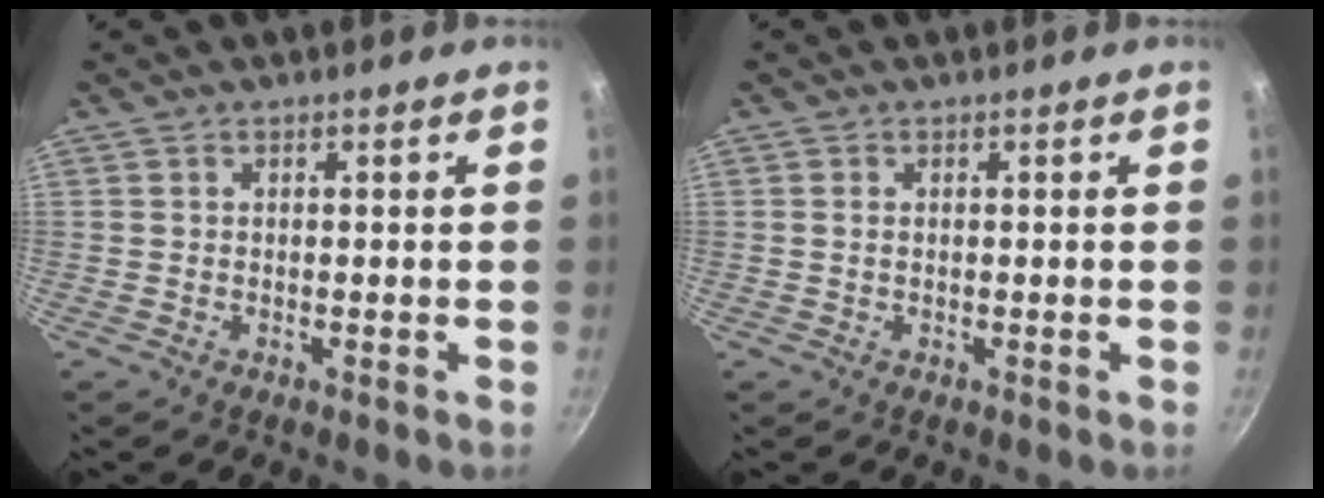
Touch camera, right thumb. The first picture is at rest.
{"total": 0.7, "force": [0.1, 0.4, 0.6], "torque": [-0.010, 0.000, -0.001]}